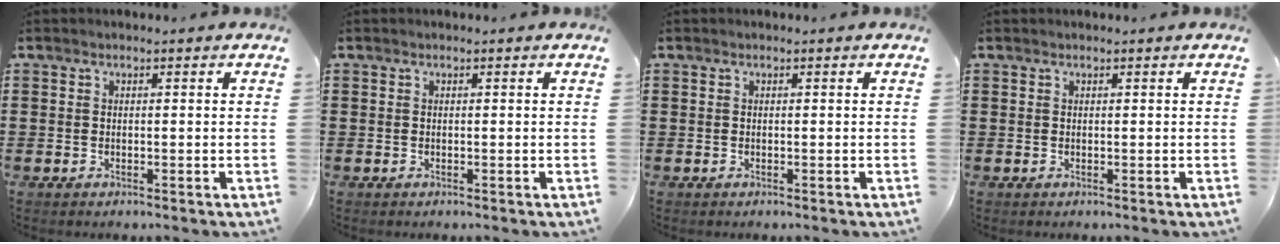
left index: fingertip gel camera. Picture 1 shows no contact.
{"total": 0.0}
{"total": 0.0}
{"total": 0.0}